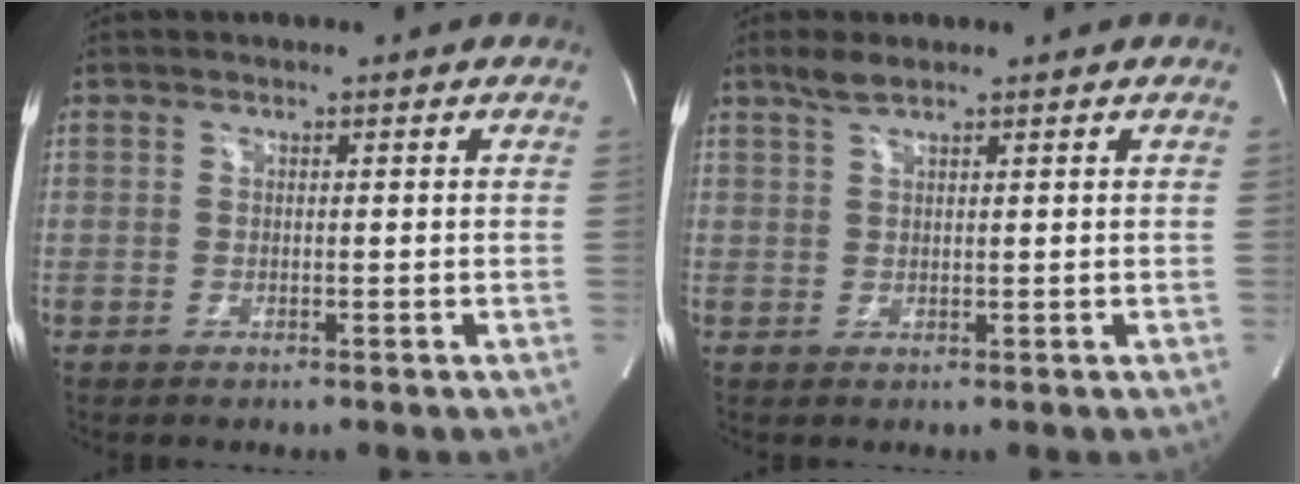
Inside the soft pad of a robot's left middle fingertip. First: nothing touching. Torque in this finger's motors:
{"motor_torque": [0.20, -0.03, -0.05, 0.03]}